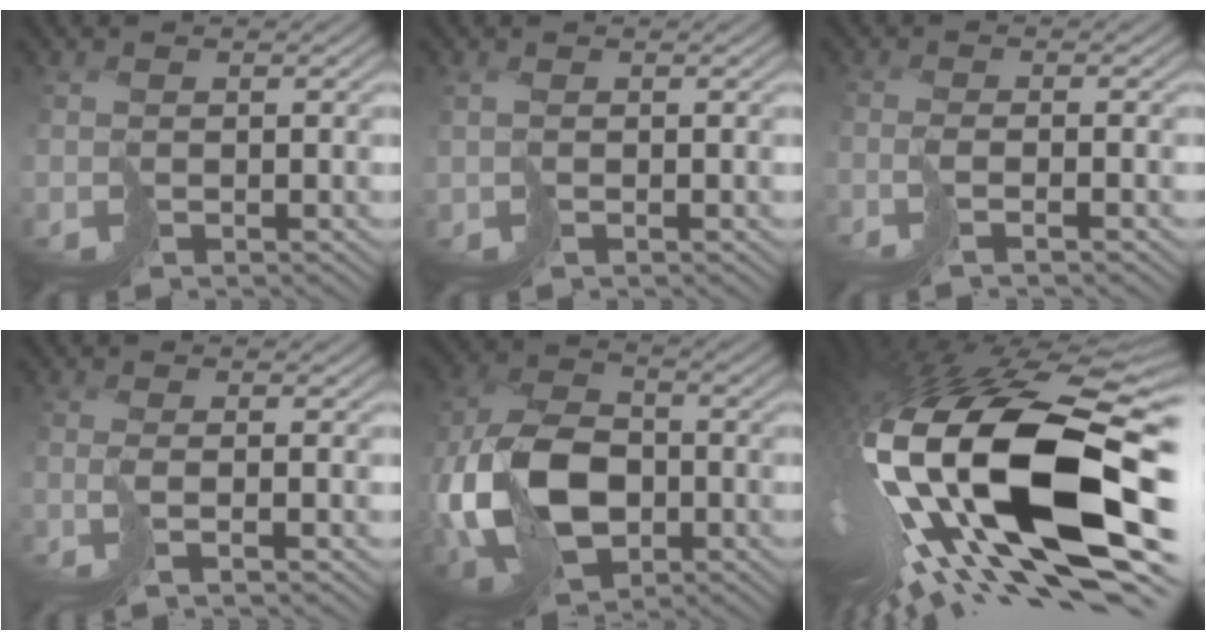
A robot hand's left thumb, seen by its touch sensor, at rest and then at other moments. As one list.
[{"total": 0.8, "force": [0.4, 0.5, 0.6], "torque": [-0.020, 0.001, 0.005]}, {"total": 1.8, "force": [-0.9, -0.4, 1.5], "torque": [-0.014, 0.005, -0.030]}, {"total": 2.0, "force": [-0.7, -0.2, 1.9], "torque": [-0.017, 0.005, -0.029]}, {"total": 13.2, "force": [-2.3, 8.7, 9.6], "torque": [-0.241, -0.020, -0.052]}, {"total": 20.8, "force": [-2.0, 9.3, 18.6], "torque": [-0.393, -0.074, -0.016]}]